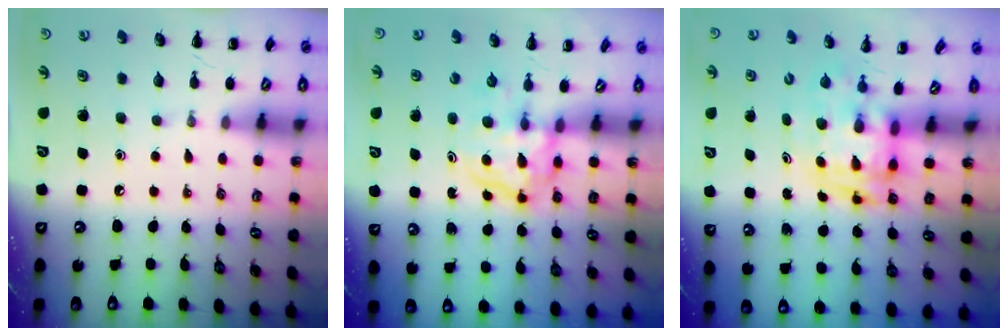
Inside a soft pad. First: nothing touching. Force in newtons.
{"total": 3.9, "press": 3.9, "slide": 0.4}
{"total": 3.5, "press": 3.4, "slide": 0.7}